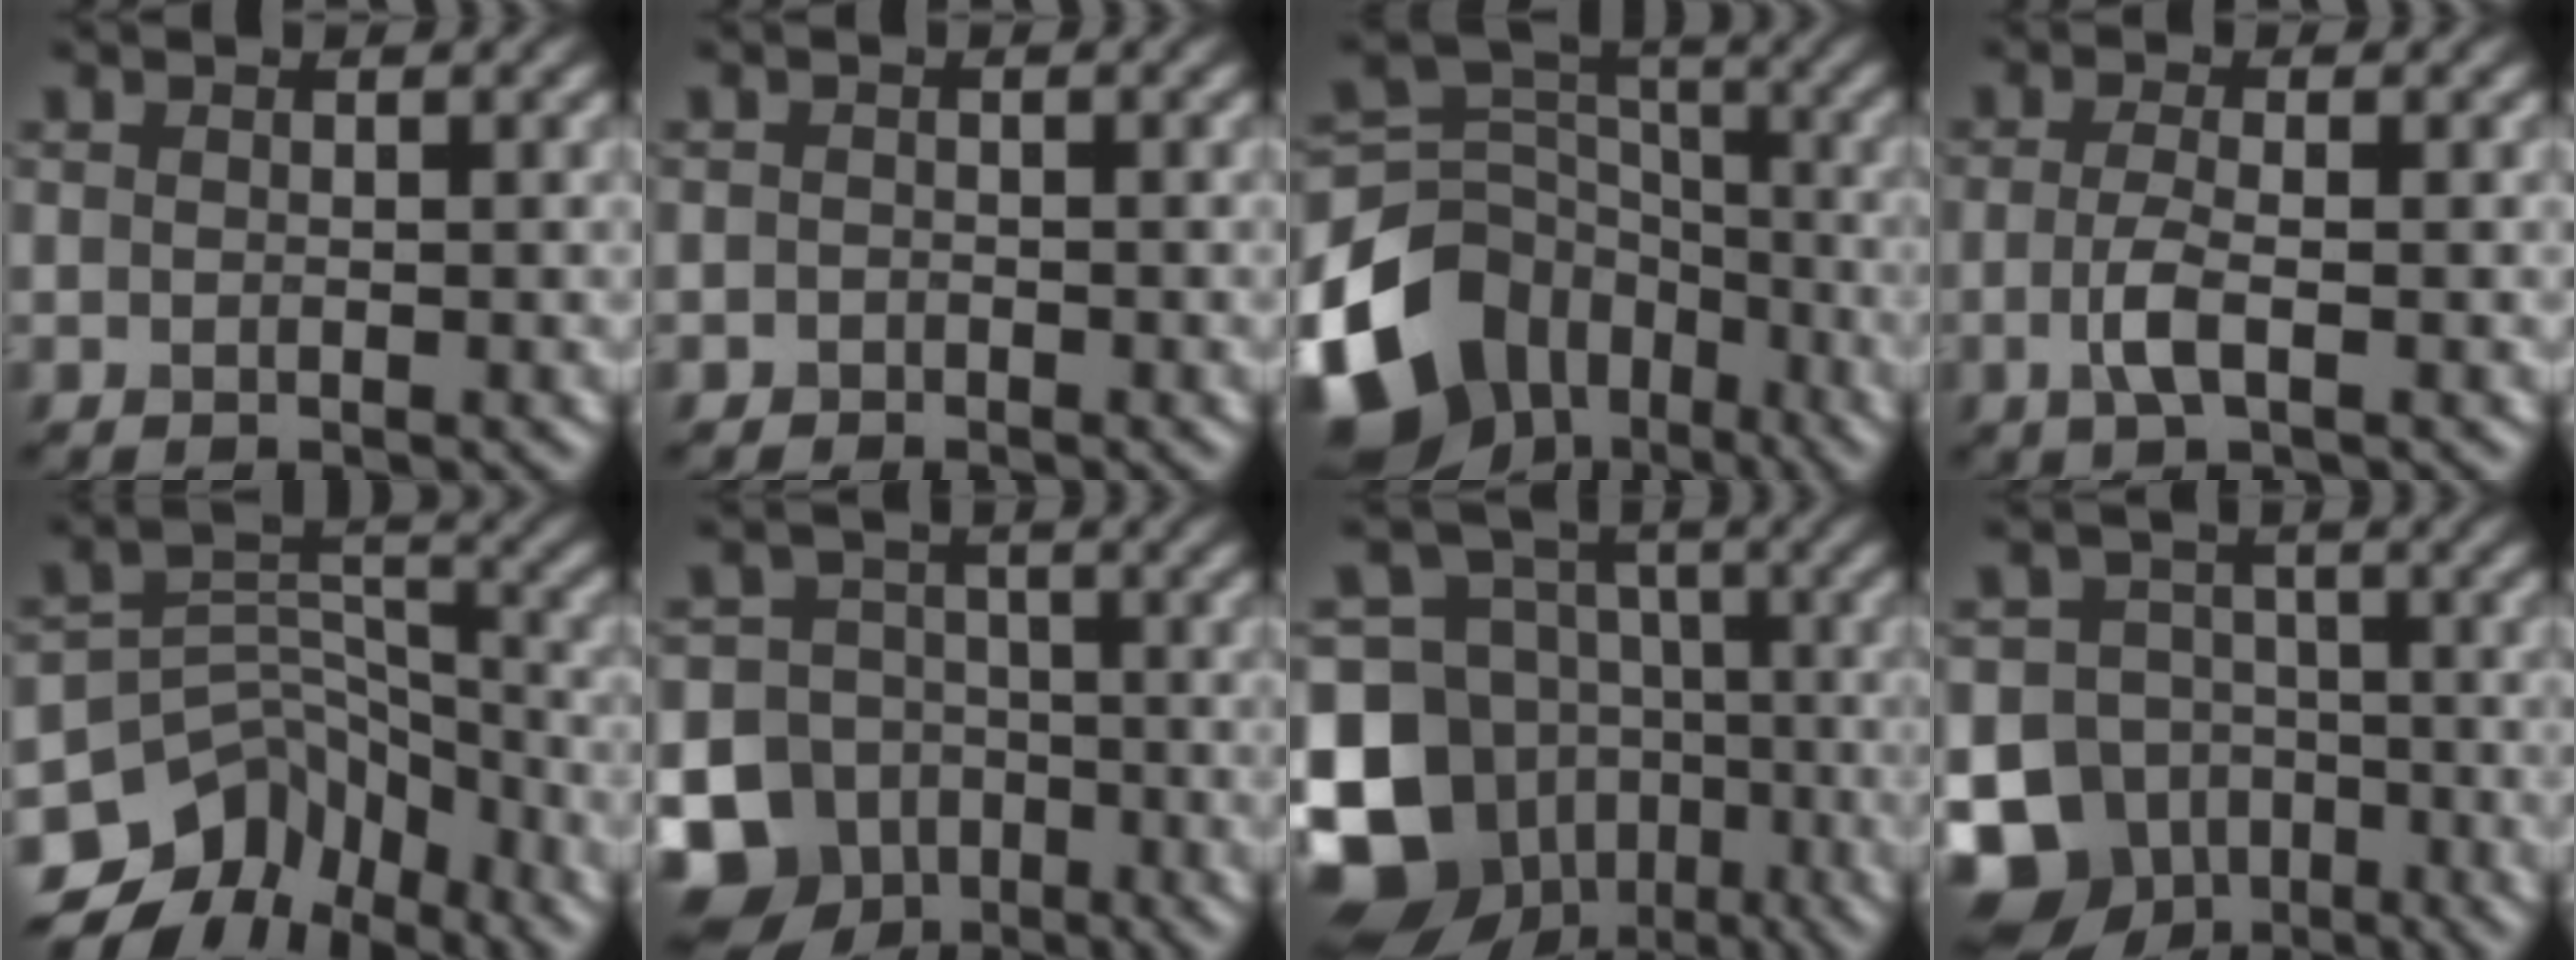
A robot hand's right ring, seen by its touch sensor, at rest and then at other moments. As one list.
[{"total": 0.7, "force": [-0.5, 0.5, -0.1], "torque": [0.007, -0.002, -0.009]}, {"total": 15.4, "force": [-8.4, 11.1, 6.4], "torque": [-0.166, -0.016, -0.144]}, {"total": 2.6, "force": [-0.6, 0.8, 2.4], "torque": [-0.054, -0.004, -0.014]}, {"total": 10.9, "force": [-7.9, 6.9, 3.1], "torque": [-0.044, 0.020, -0.118]}, {"total": 14.3, "force": [-7.4, 11.9, 3.0], "torque": [-0.070, -0.043, -0.141]}, {"total": 14.4, "force": [-5.8, 12.0, 5.5], "torque": [-0.127, -0.022, -0.106]}, {"total": 13.2, "force": [-7.4, 10.5, 3.0], "torque": [-0.048, -0.040, -0.145]}]